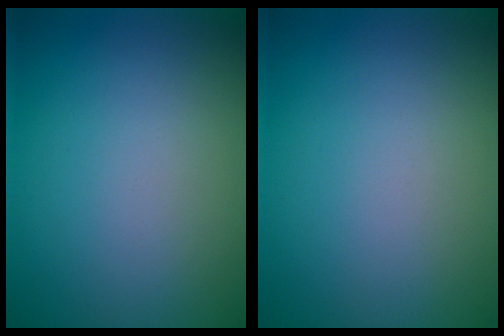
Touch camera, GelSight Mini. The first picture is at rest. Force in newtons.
{"total": 0.0}